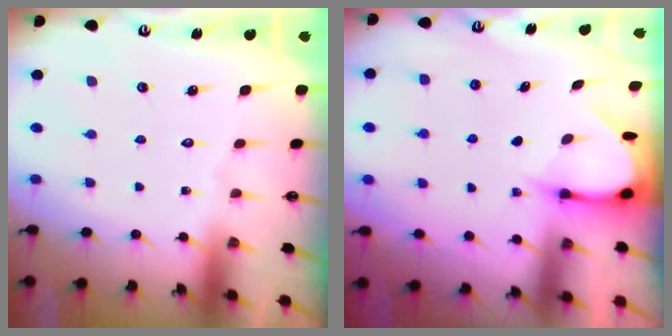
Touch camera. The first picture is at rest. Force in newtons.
{"total": 3.7, "press": 3.7, "slide": 0.3}